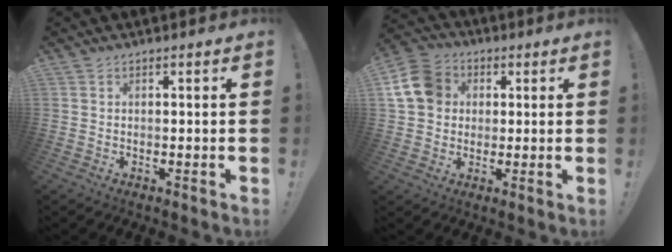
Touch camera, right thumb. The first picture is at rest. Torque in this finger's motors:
{"motor_torque": [0.09, 0.14, 0.58, 0.01, 0.01]}